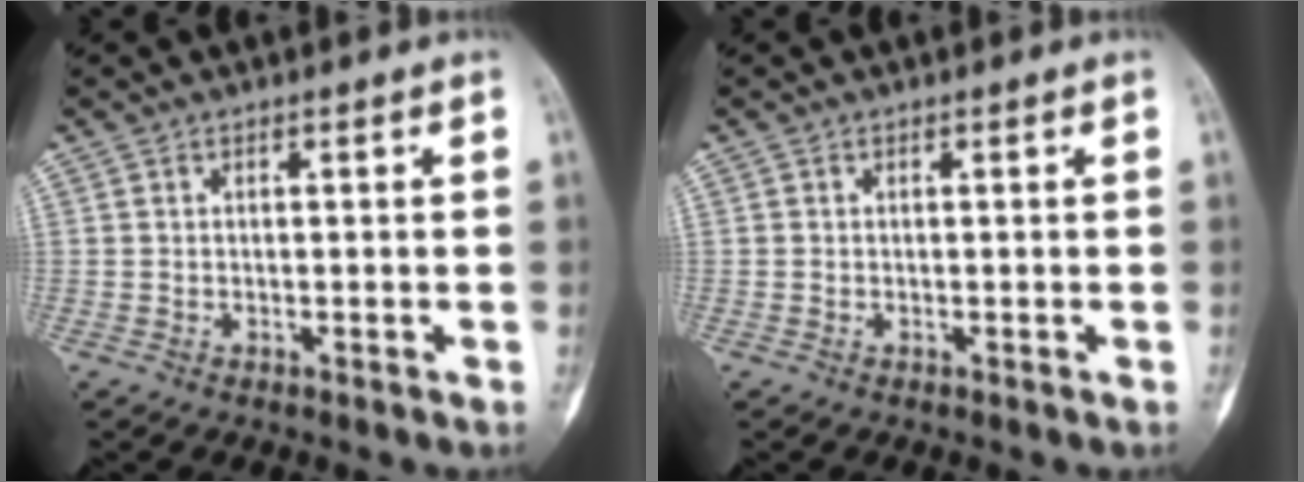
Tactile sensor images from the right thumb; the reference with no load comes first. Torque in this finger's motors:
{"motor_torque": [0.50, -0.16, 0.35, 0.13, 0.00]}